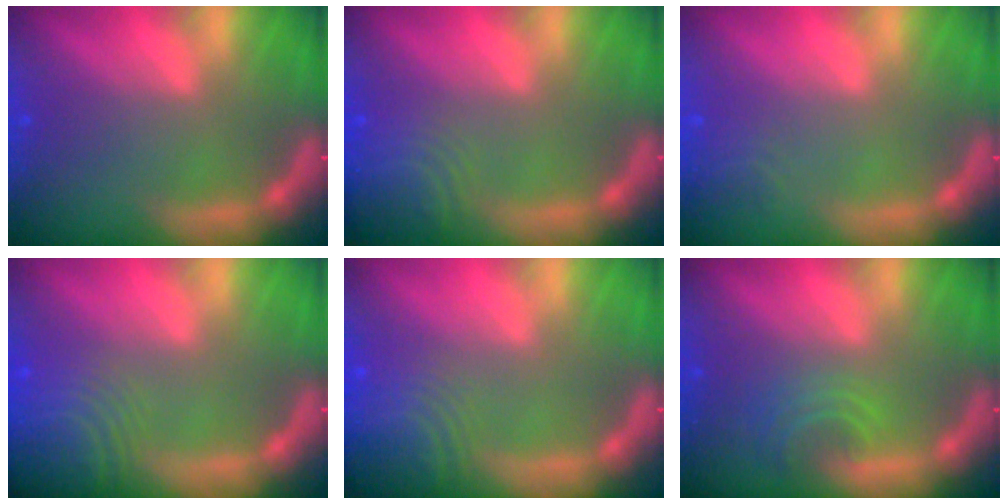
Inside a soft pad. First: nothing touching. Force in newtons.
{"total": 6.1}
{"total": 1.4}
{"total": 9.5}
{"total": 8.0}
{"total": 2.9}